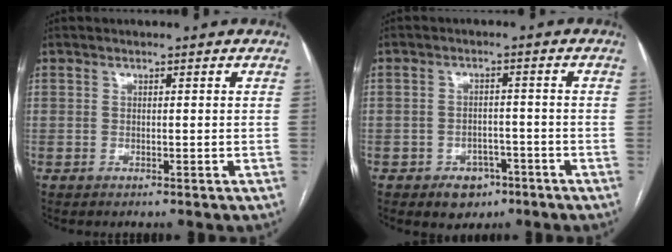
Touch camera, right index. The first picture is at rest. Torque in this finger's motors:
{"motor_torque": [0.46, -0.19, 0.17, 0.02]}